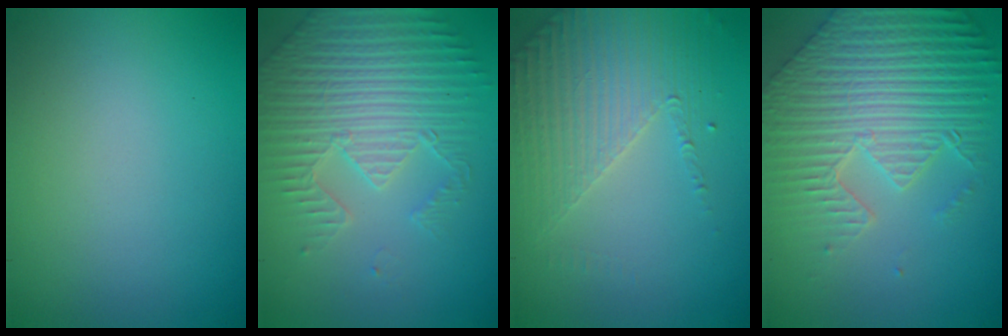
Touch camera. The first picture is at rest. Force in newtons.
{"total": 4.9, "press": 4.5, "slide": 1.9}
{"total": 4.3, "press": 3.3, "slide": 2.7}
{"total": 9.4, "press": 6.5, "slide": 6.8}